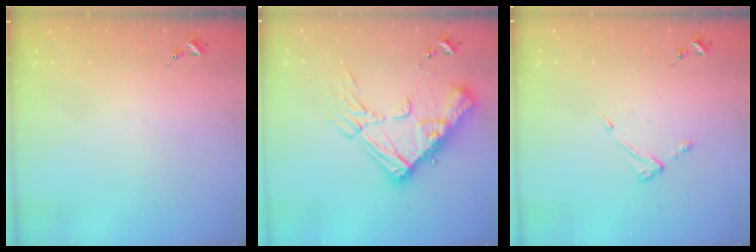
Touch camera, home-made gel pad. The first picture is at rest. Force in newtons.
{"total": 20.5, "press": 20.3, "slide": 2.3}
{"total": 4.3, "press": 4.3, "slide": 0.5}